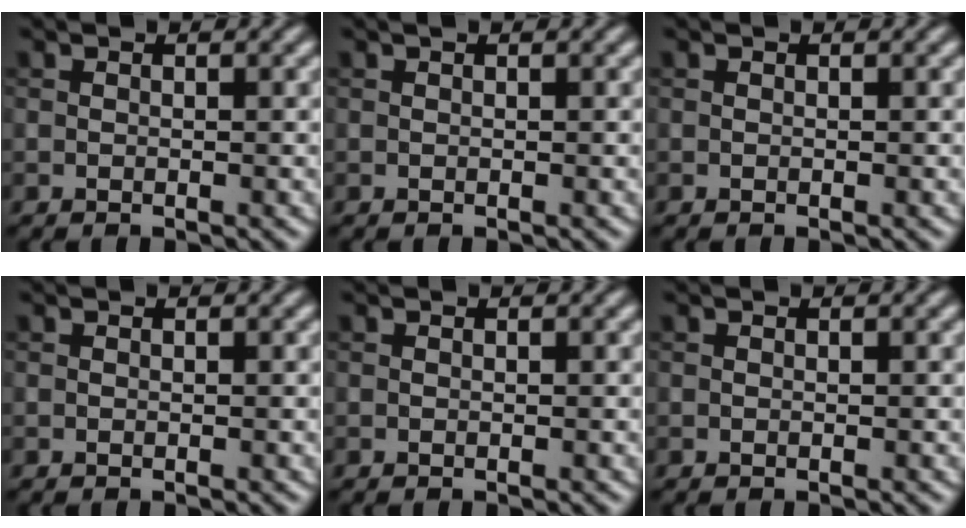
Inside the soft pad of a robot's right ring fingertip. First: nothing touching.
{"total": 0.0}
{"total": 0.0}
{"total": 0.0}
{"total": 0.0}
{"total": 0.0}